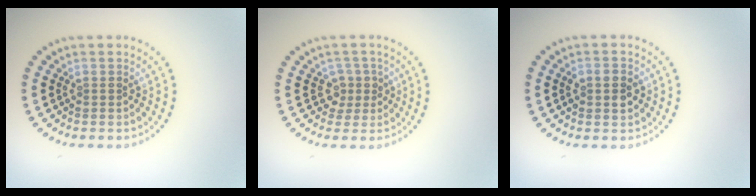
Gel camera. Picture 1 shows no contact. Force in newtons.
{"total": 2.0, "press": 1.6, "slide": 1.2}
{"total": 2.8, "press": 2.8, "slide": 0.1}